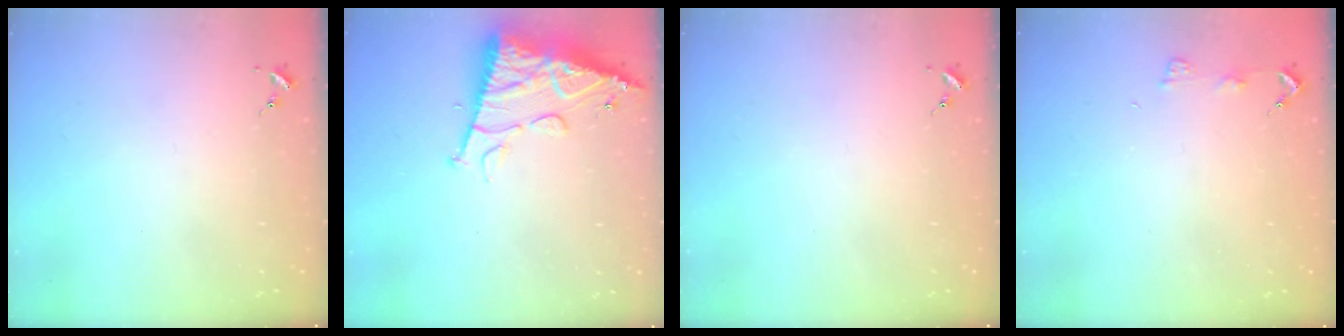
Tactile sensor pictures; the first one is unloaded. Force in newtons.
{"total": 14.9, "press": 14.8, "slide": 1.5}
{"total": 0.0}
{"total": 3.6, "press": 3.6, "slide": 0.4}